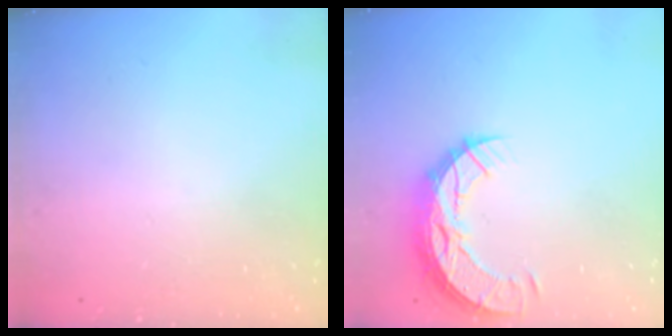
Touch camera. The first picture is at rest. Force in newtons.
{"total": 10.3, "press": 10.2, "slide": 0.8}